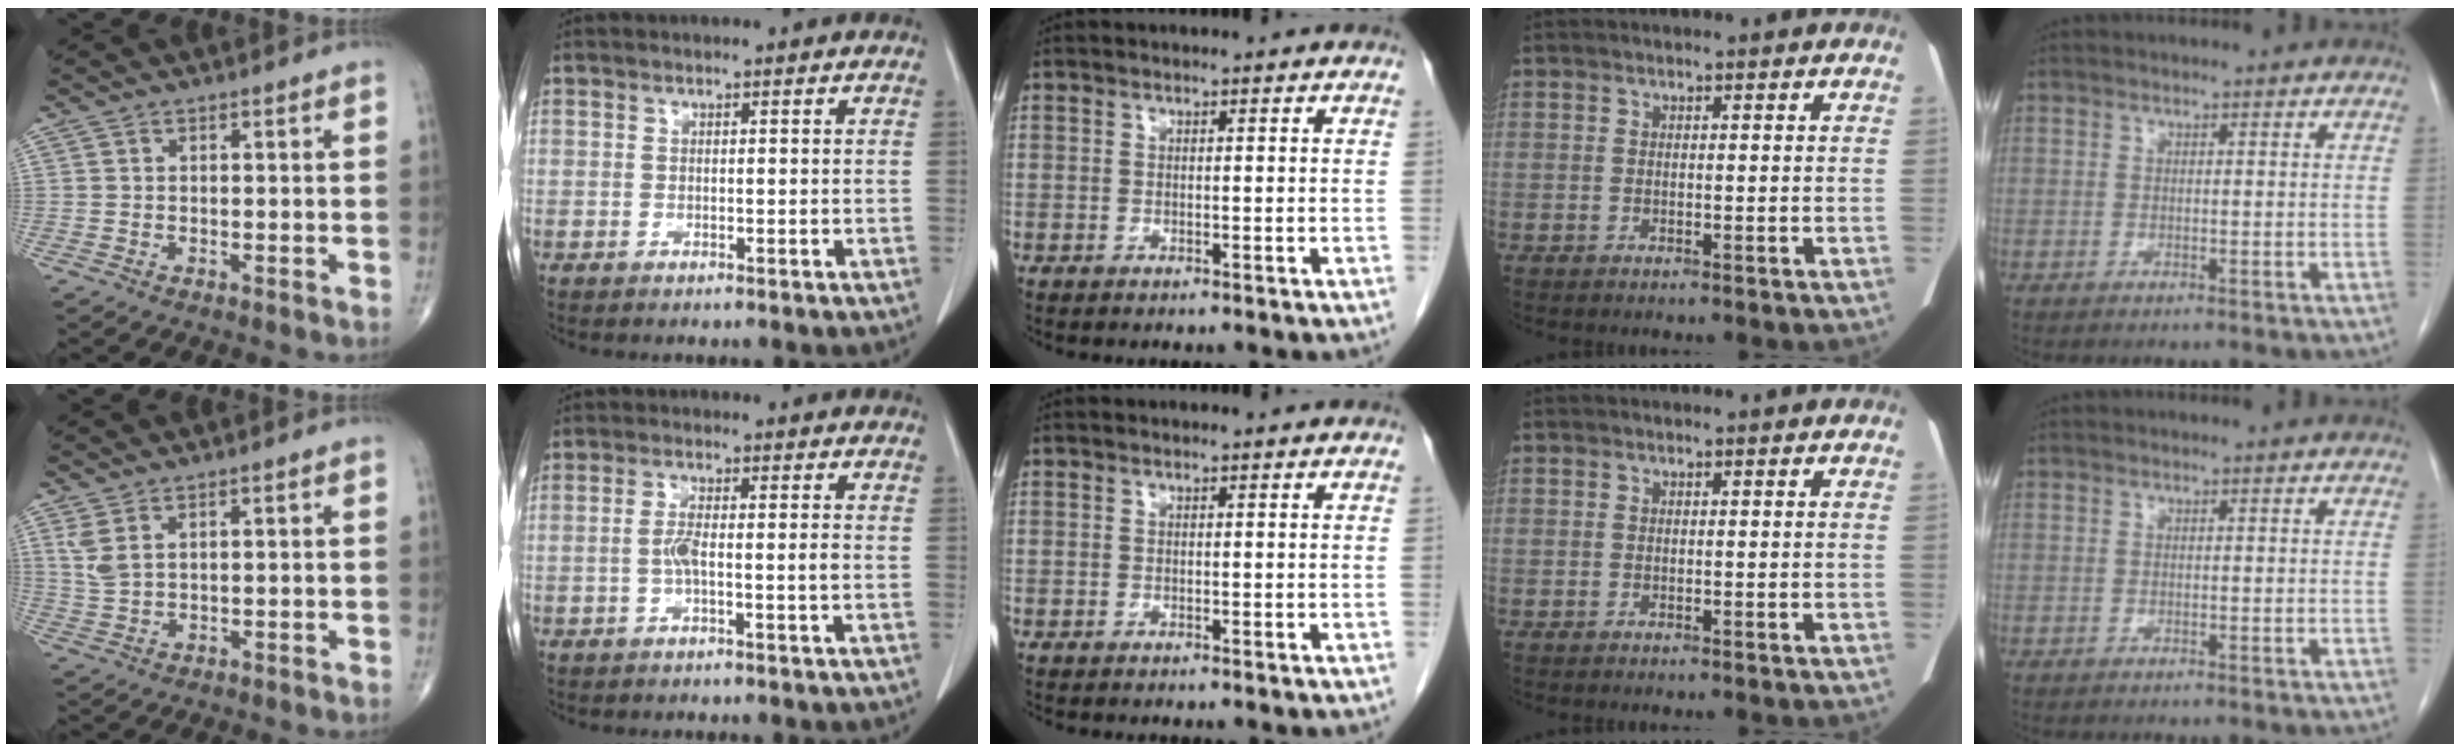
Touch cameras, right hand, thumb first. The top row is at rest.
{"thumb": {"total": 3.6, "force": [1.9, 1.4, 2.7], "torque": [-0.063, -0.002, 0.048]}, "index": {"total": 3.9, "force": [-0.8, 0.3, 3.8], "torque": [-0.074, 0.005, -0.014]}}